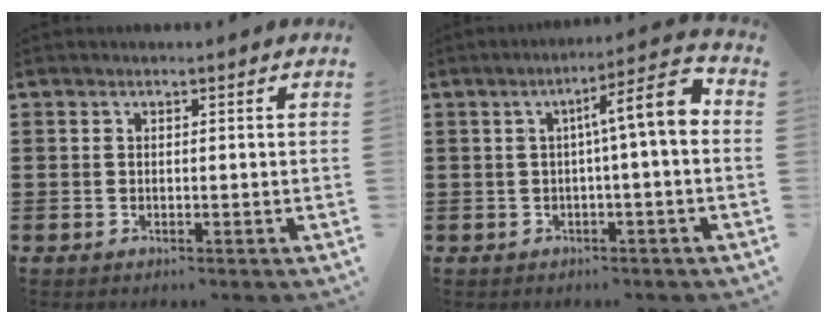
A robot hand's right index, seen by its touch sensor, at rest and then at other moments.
{"total": 7.6, "force": [0.5, 0.8, 7.5], "torque": [-0.128, -0.001, -0.001]}